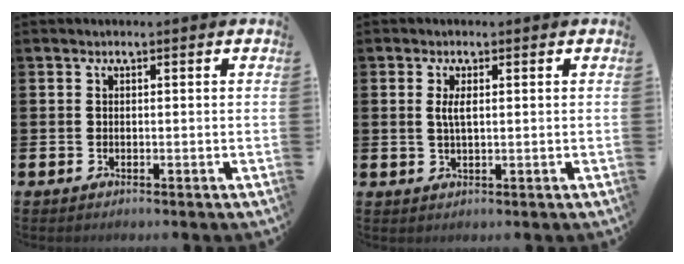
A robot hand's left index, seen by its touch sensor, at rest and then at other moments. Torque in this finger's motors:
{"motor_torque": [0.21, -0.09, 0.10, 0.08]}